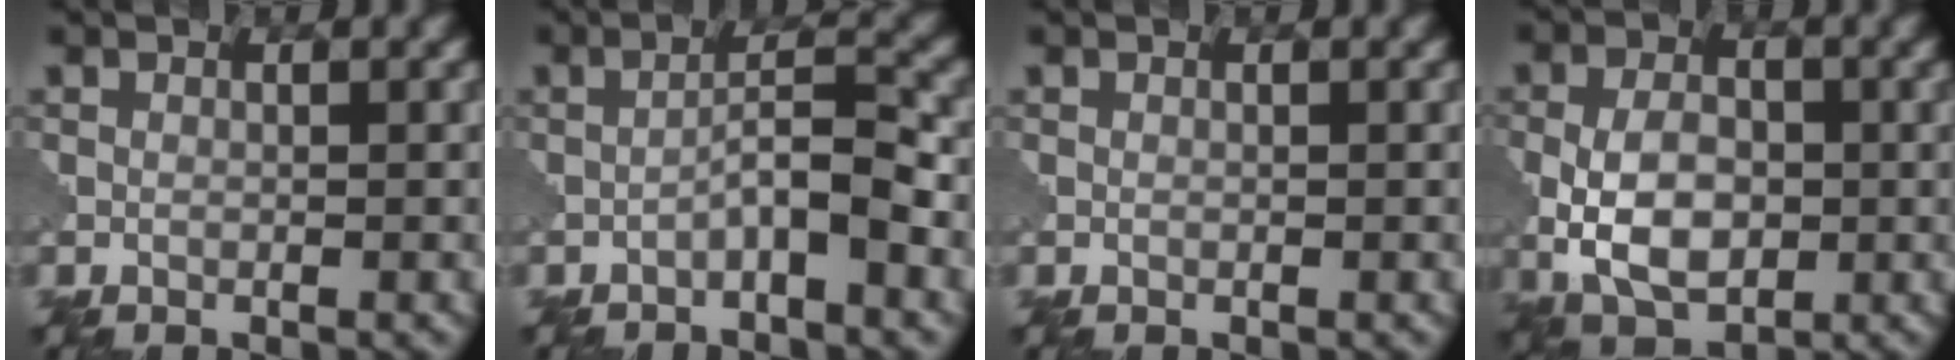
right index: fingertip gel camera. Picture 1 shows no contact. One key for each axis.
{"total": 3.5, "fx": -1.7, "fy": 0.6, "fz": 3.0, "tx": -0.052, "ty": 0.017, "tz": -0.036}
{"total": 0.0}
{"total": 6.1, "fx": -1.1, "fy": 3.8, "fz": 4.7, "tx": -0.090, "ty": 0.000, "tz": -0.026}